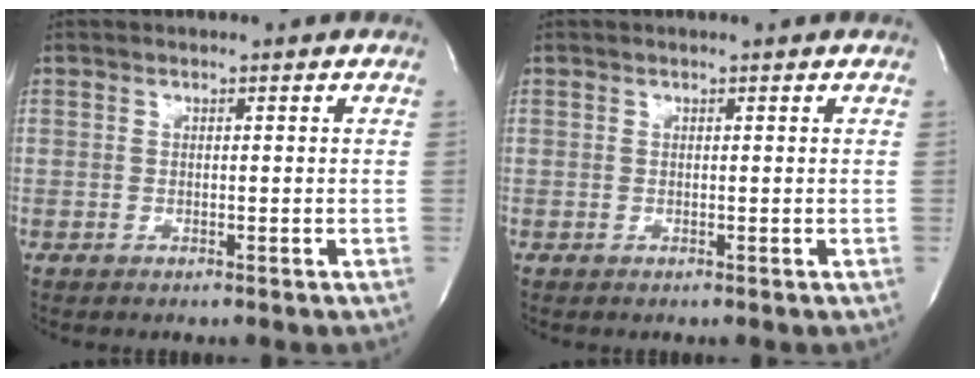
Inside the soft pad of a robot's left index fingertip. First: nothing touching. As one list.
[{"total": 0.8, "force": [0.7, 0.0, 0.3], "torque": [-0.006, 0.004, 0.011]}]